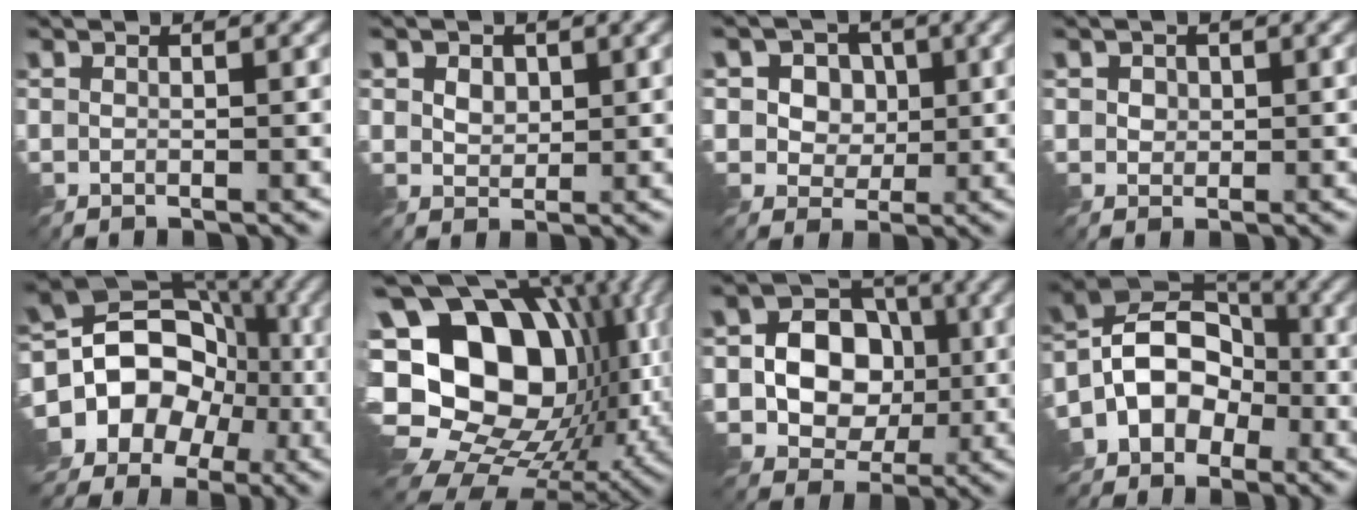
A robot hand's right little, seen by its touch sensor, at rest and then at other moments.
{"total": 1.9, "force": [0.6, 1.5, 1.0], "torque": [-0.023, -0.005, 0.005]}
{"total": 7.8, "force": [3.1, 6.2, 3.4], "torque": [-0.065, 0.007, 0.036]}
{"total": 1.2, "force": [0.4, 1.1, 0.4], "torque": [-0.011, -0.002, 0.009]}
{"total": 13.3, "force": [-4.9, 11.1, 5.4], "torque": [-0.087, 0.014, -0.101]}
{"total": 19.5, "force": [-0.5, 14.9, 12.6], "torque": [-0.233, 0.007, 0.004]}
{"total": 7.4, "force": [-0.3, 6.5, 3.6], "torque": [-0.049, 0.012, -0.018]}
{"total": 8.8, "force": [-4.0, 7.1, 3.4], "torque": [-0.060, 0.009, -0.093]}